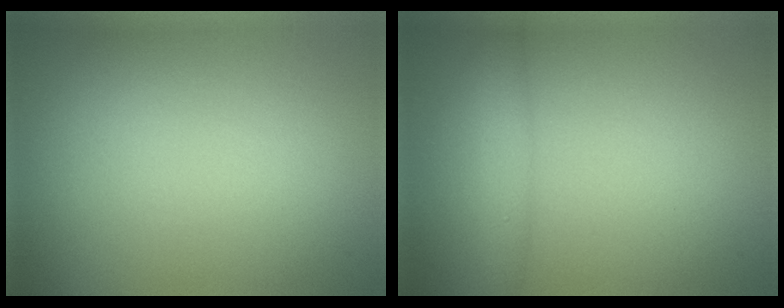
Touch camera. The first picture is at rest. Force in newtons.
{"total": 2.0, "press": 2.0, "slide": 0.0}